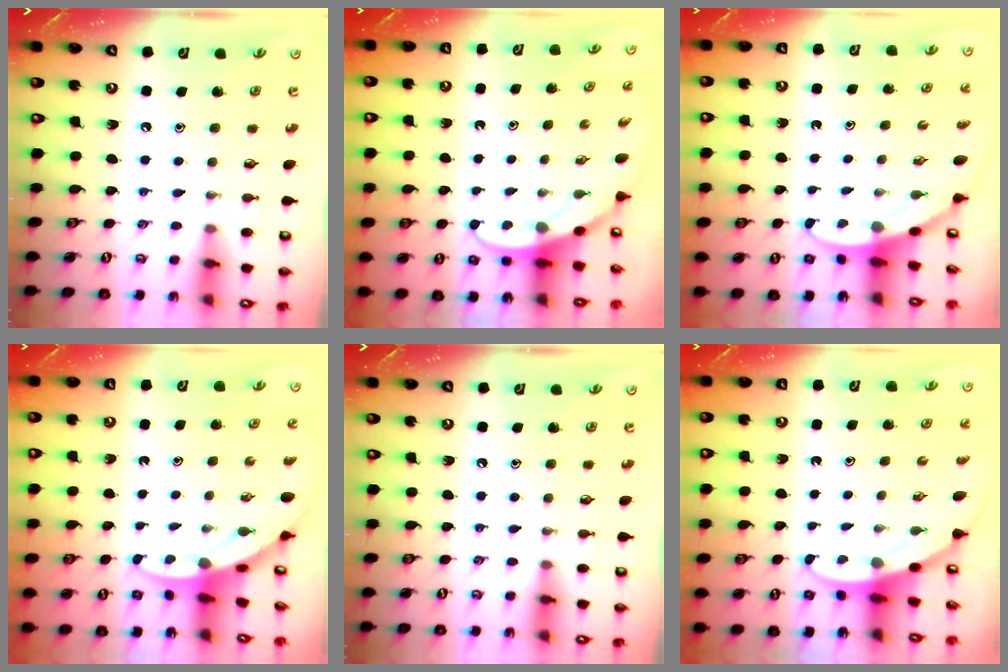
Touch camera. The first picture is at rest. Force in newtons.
{"total": 4.0, "press": 3.9, "slide": 0.3}
{"total": 3.3, "press": 3.3, "slide": 0.1}
{"total": 2.8, "press": 2.8, "slide": 0.3}
{"total": 0.0}
{"total": 3.1, "press": 3.1, "slide": 0.1}